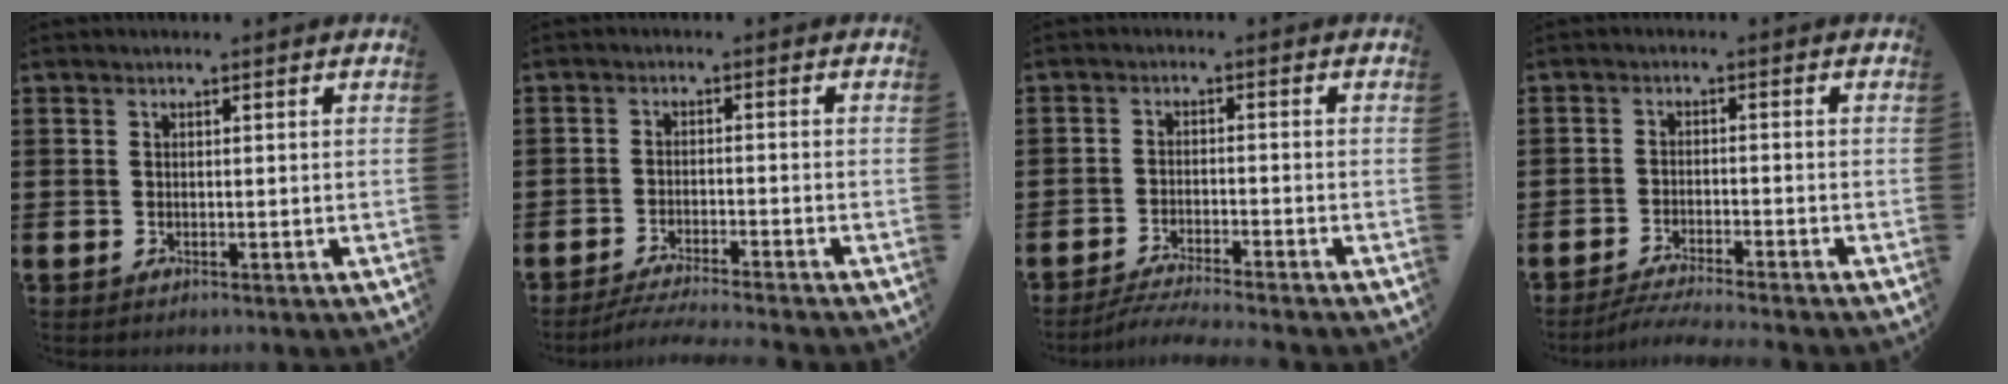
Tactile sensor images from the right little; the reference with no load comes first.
{"total": 2.9, "force": [-2.6, -0.4, 1.2], "torque": [-0.017, -0.002, -0.049]}
{"total": 3.0, "force": [-2.8, -0.3, 1.1], "torque": [-0.016, 0.000, -0.053]}
{"total": 2.9, "force": [-2.6, -0.3, 1.1], "torque": [-0.014, -0.002, -0.050]}